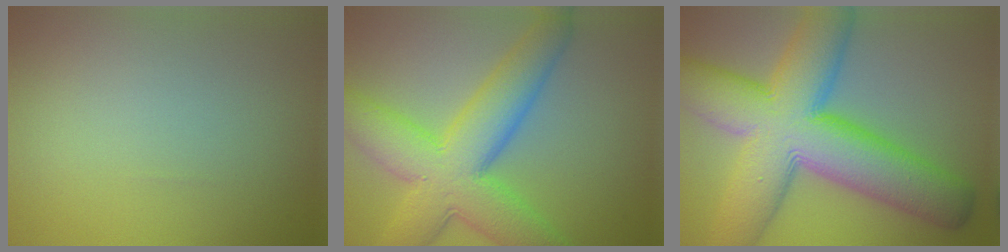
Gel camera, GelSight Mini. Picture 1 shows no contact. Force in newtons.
{"total": 9.9, "press": 9.9, "slide": 0.1}
{"total": 14.8, "press": 14.8, "slide": 0.5}